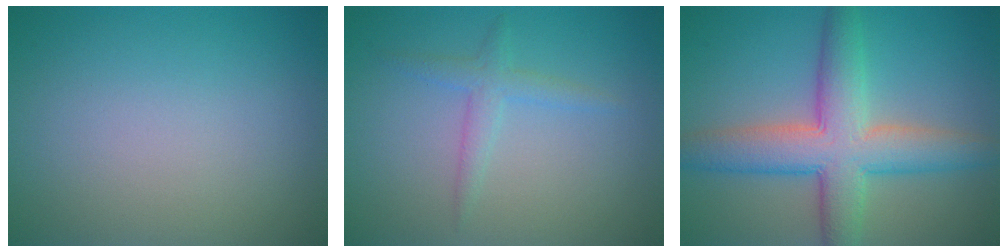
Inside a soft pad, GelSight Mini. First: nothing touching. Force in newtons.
{"total": 1.9, "press": 1.9, "slide": 0.1}
{"total": 7.6, "press": 7.6, "slide": 0.5}